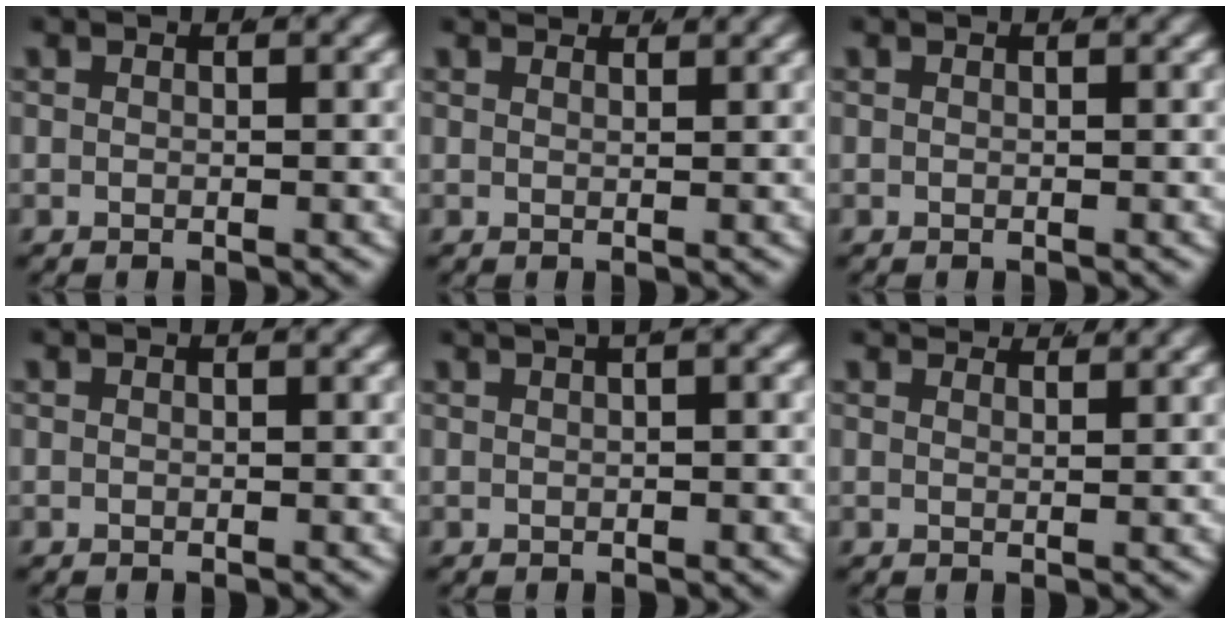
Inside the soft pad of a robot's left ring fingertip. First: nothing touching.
{"total": 2.1, "force": [2.0, -0.5, 0.4], "torque": [0.002, -0.003, 0.034]}
{"total": 0.0}
{"total": 0.0}
{"total": 3.1, "force": [1.8, 0.7, 2.4], "torque": [-0.017, 0.023, 0.022]}
{"total": 3.0, "force": [2.9, -0.3, 0.6], "torque": [-0.003, -0.002, 0.048]}